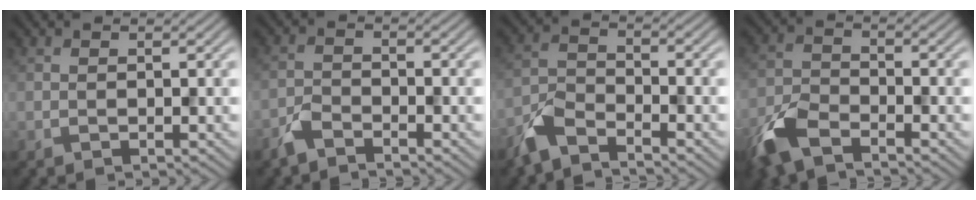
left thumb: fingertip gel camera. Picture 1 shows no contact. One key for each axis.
{"total": 2.7, "fx": -2.3, "fy": 0.9, "fz": 1.2, "tx": -0.029, "ty": 0.000, "tz": -0.056}
{"total": 5.0, "fx": -4.1, "fy": 1.6, "fz": 2.5, "tx": -0.057, "ty": -0.006, "tz": -0.099}
{"total": 6.7, "fx": -4.9, "fy": 2.6, "fz": 3.9, "tx": -0.089, "ty": -0.010, "tz": -0.113}